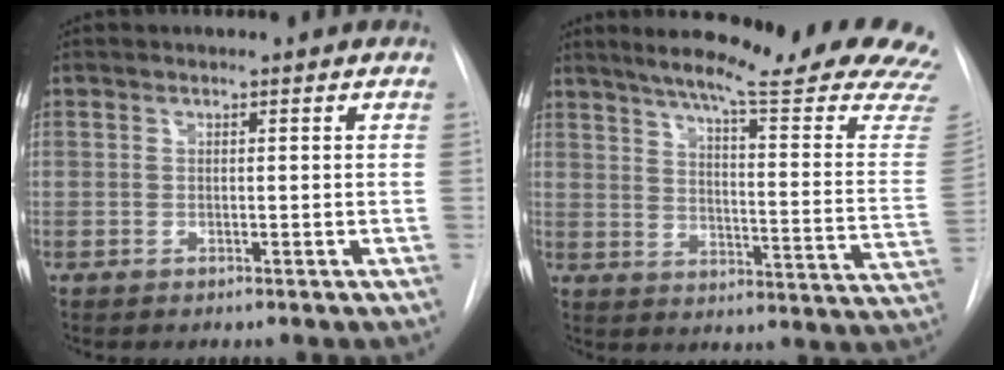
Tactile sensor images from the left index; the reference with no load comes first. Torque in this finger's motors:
{"motor_torque": [0.95, -1.19, 0.24, 0.02]}